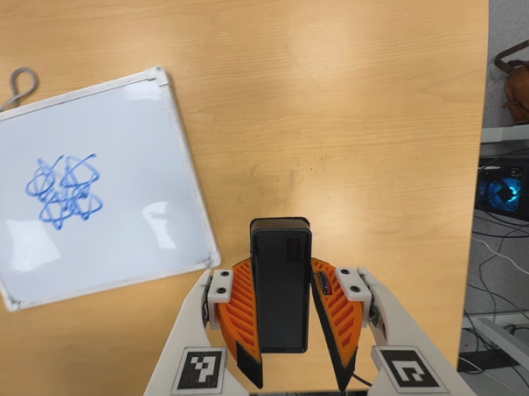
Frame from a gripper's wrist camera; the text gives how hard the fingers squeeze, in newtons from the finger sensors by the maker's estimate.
{"total": 6.1, "left": 5.1, "right": 7.1}